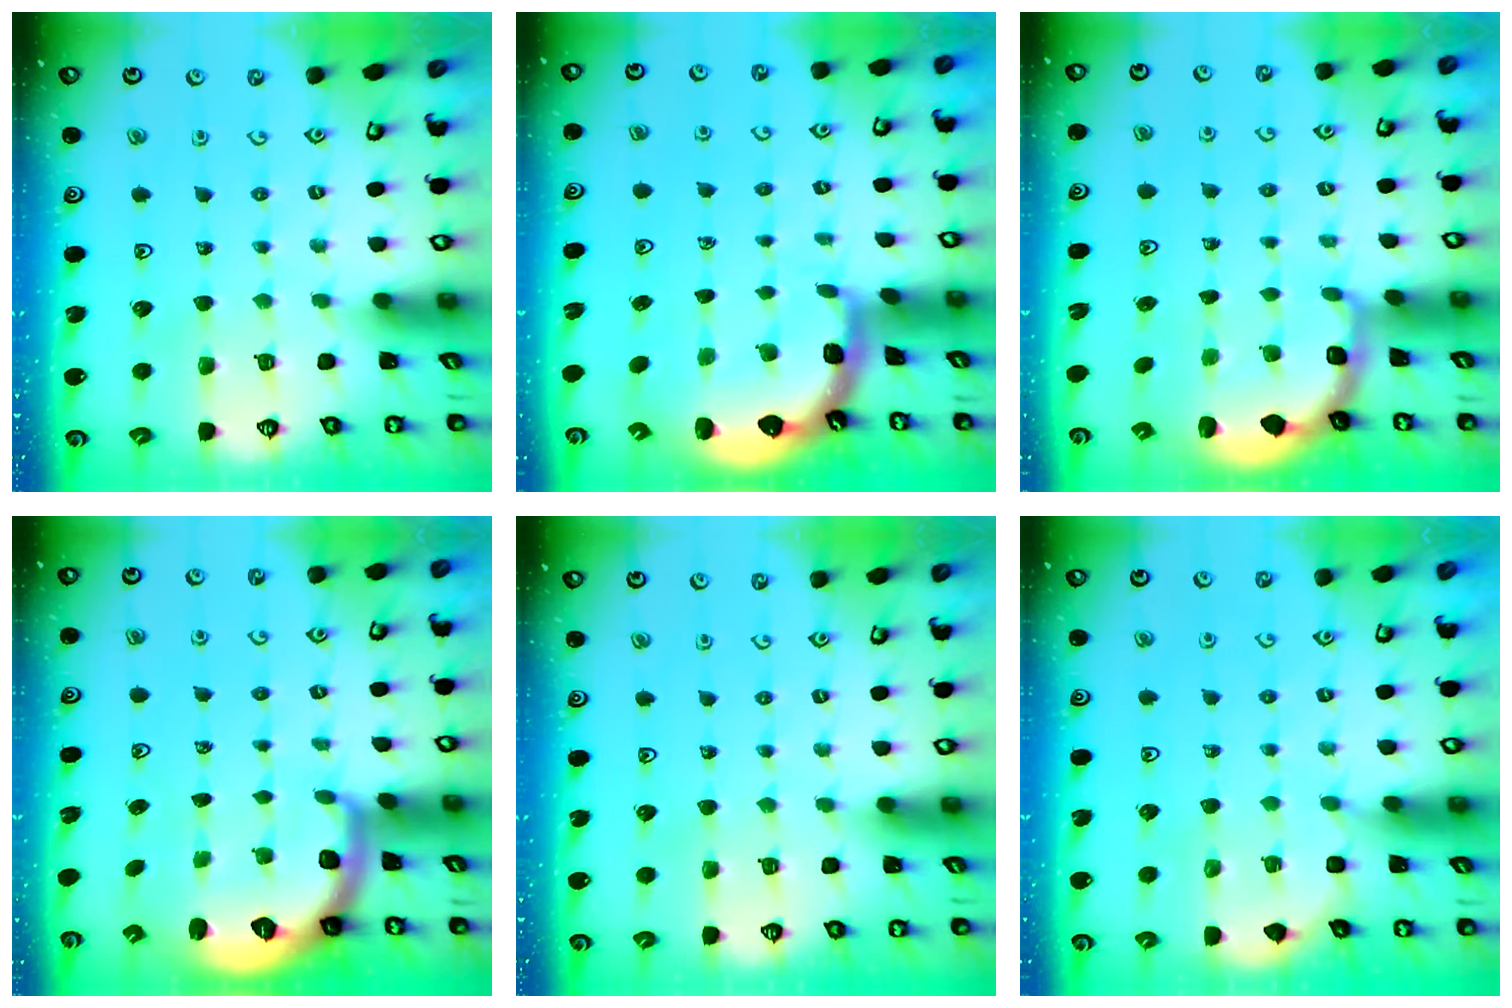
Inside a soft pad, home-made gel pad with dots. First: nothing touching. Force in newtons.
{"total": 2.7, "press": 1.4, "slide": 2.3}
{"total": 2.3, "press": 2.1, "slide": 1.0}
{"total": 1.9, "press": 1.8, "slide": 0.5}
{"total": 0.0}
{"total": 3.2, "press": 3.2, "slide": 0.2}